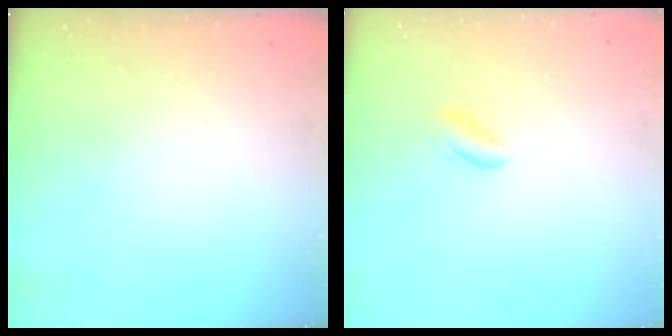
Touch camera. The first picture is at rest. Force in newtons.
{"total": 2.0, "press": 2.0, "slide": 0.2}